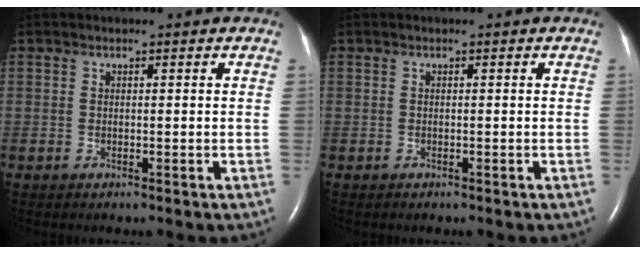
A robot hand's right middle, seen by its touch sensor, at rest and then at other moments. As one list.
[{"total": 0.0}]